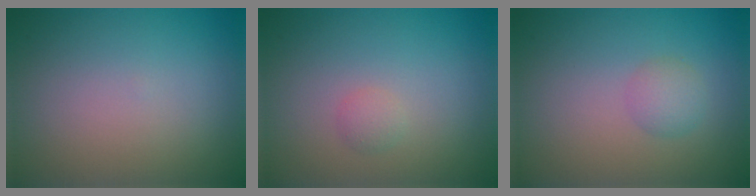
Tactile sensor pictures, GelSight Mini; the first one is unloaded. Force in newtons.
{"total": 0.9, "press": 0.9, "slide": 0.0}
{"total": 1.6, "press": 1.6, "slide": 0.1}